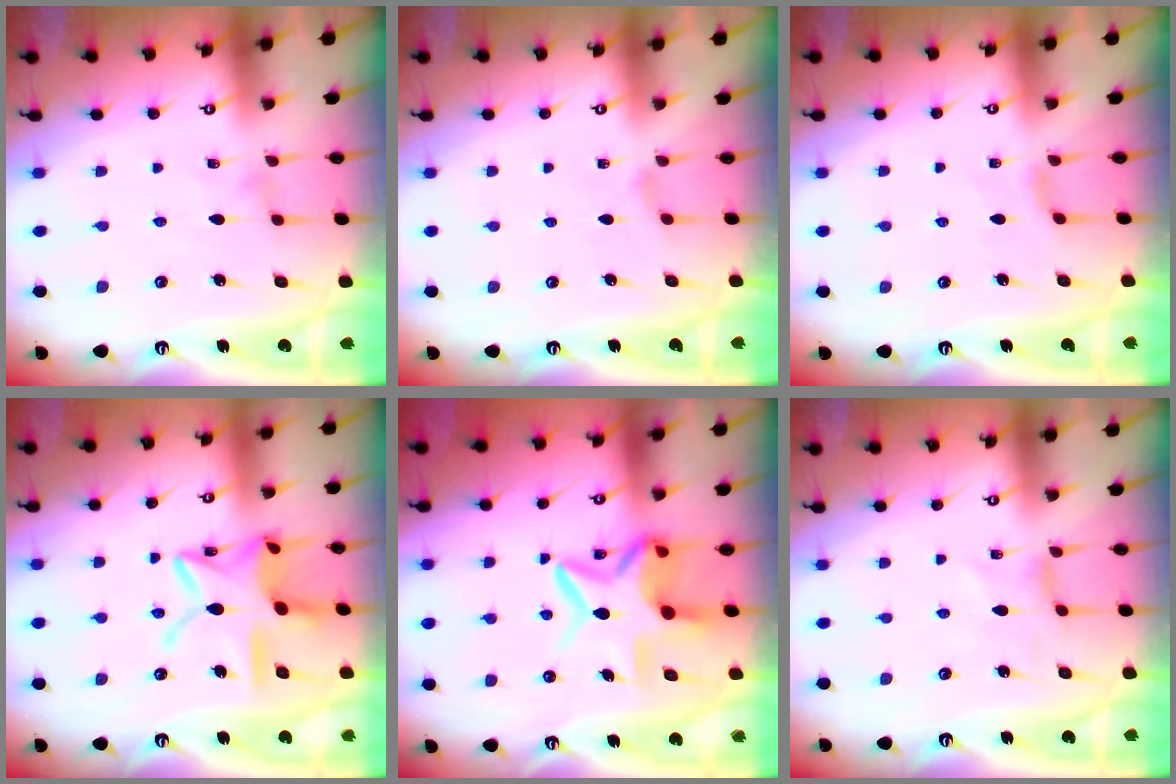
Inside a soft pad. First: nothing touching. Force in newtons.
{"total": 1.8, "press": 1.8, "slide": 0.4}
{"total": 1.9, "press": 1.8, "slide": 0.5}
{"total": 16.4, "press": 16.4, "slide": 1.3}
{"total": 10.9, "press": 10.8, "slide": 1.4}
{"total": 2.3, "press": 2.3, "slide": 0.4}